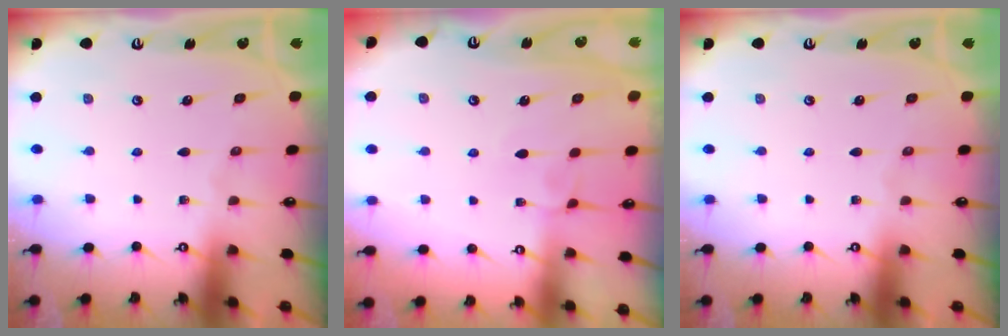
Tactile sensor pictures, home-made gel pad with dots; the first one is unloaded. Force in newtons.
{"total": 2.4, "press": 2.4, "slide": 0.2}
{"total": 0.0}